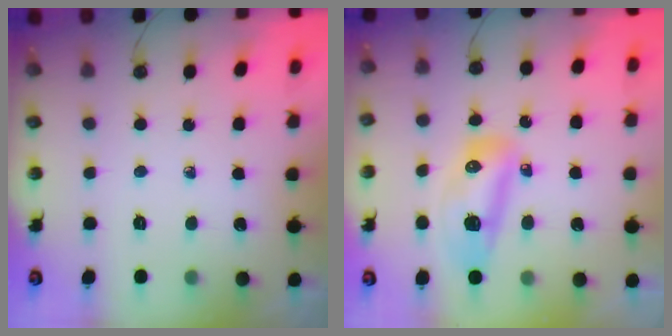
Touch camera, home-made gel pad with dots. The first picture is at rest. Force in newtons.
{"total": 9.8, "press": 9.7, "slide": 1.3}